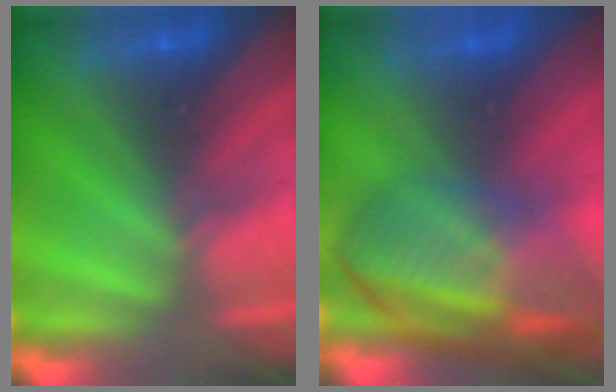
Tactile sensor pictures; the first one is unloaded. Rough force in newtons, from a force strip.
{"total": 7.6}